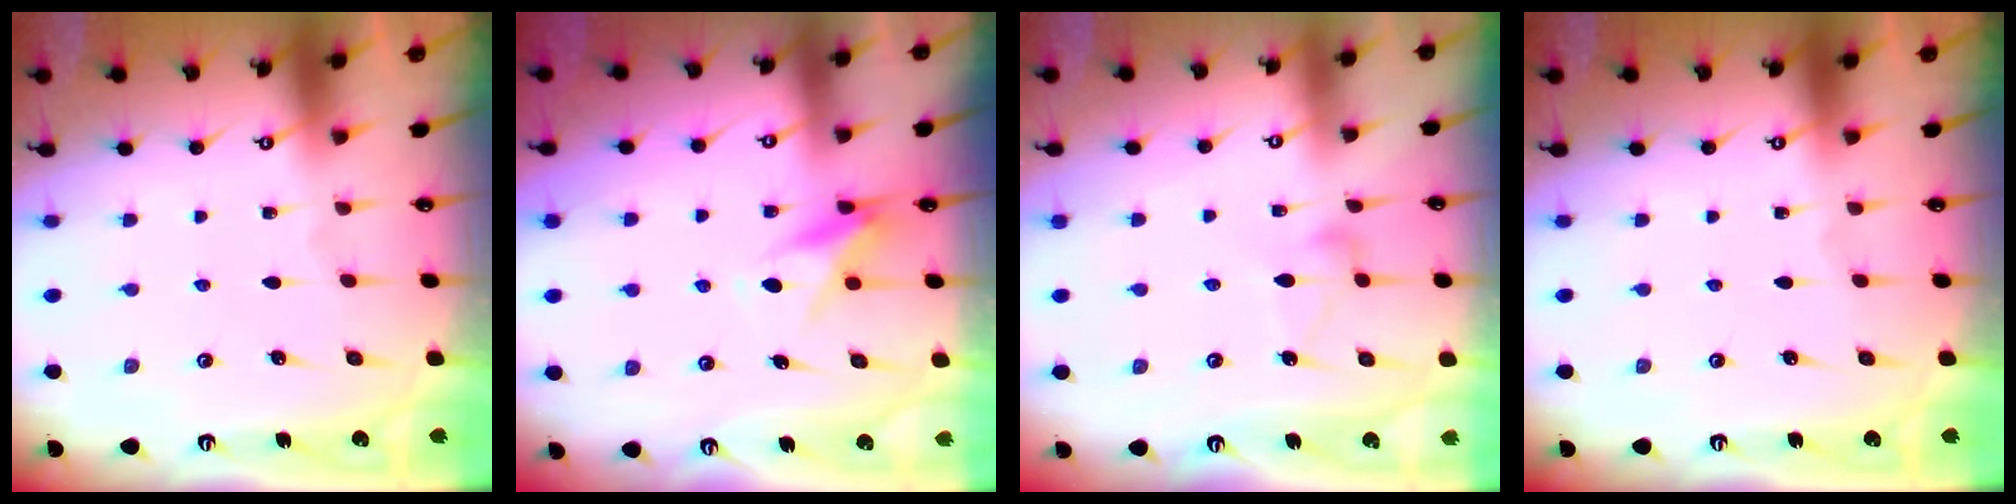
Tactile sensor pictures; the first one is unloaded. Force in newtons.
{"total": 6.8, "press": 6.7, "slide": 0.7}
{"total": 10.1, "press": 10.1, "slide": 0.5}
{"total": 0.0}